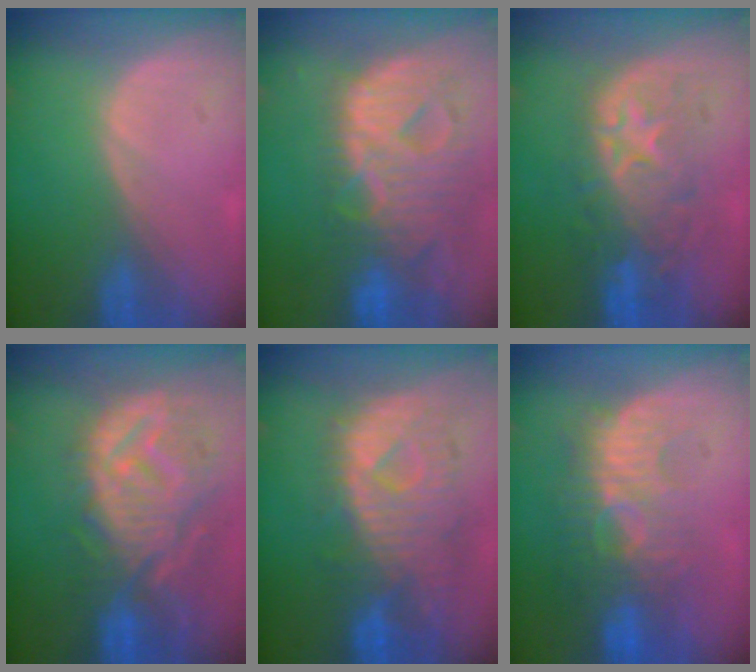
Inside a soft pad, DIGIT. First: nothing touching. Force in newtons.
{"total": 13.1, "press": 11.2, "slide": 6.9}
{"total": 9.0, "press": 8.7, "slide": 2.3}
{"total": 12.1, "press": 10.9, "slide": 5.4}
{"total": 10.9, "press": 9.6, "slide": 5.0}
{"total": 9.4, "press": 8.8, "slide": 3.2}